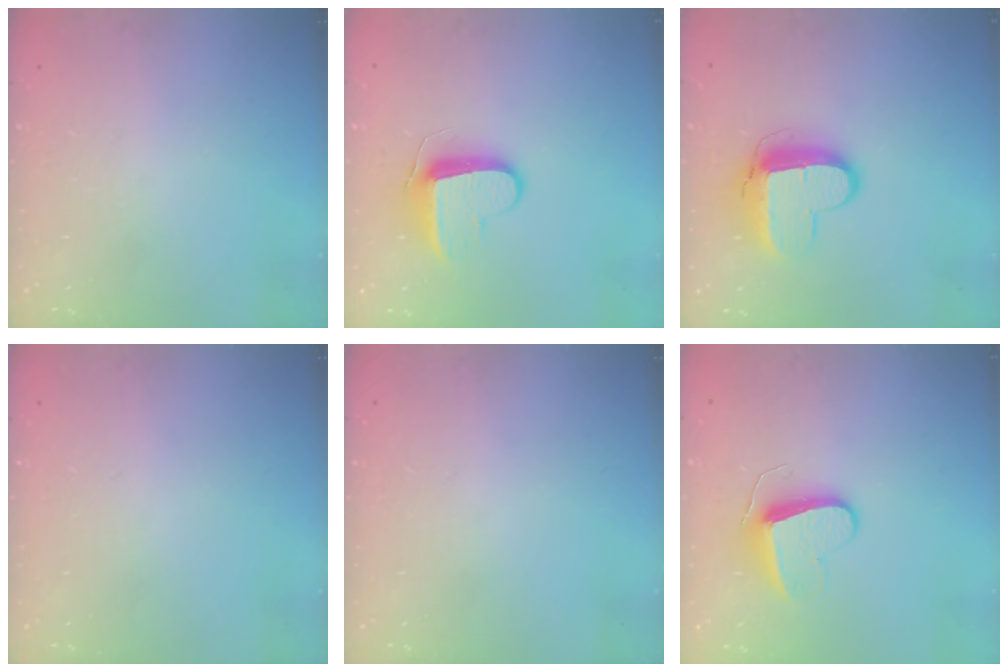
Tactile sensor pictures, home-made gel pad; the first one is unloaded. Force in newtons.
{"total": 9.2, "press": 9.2, "slide": 0.9}
{"total": 11.4, "press": 11.3, "slide": 0.9}
{"total": 0.0}
{"total": 0.0}
{"total": 8.5, "press": 8.5, "slide": 0.3}